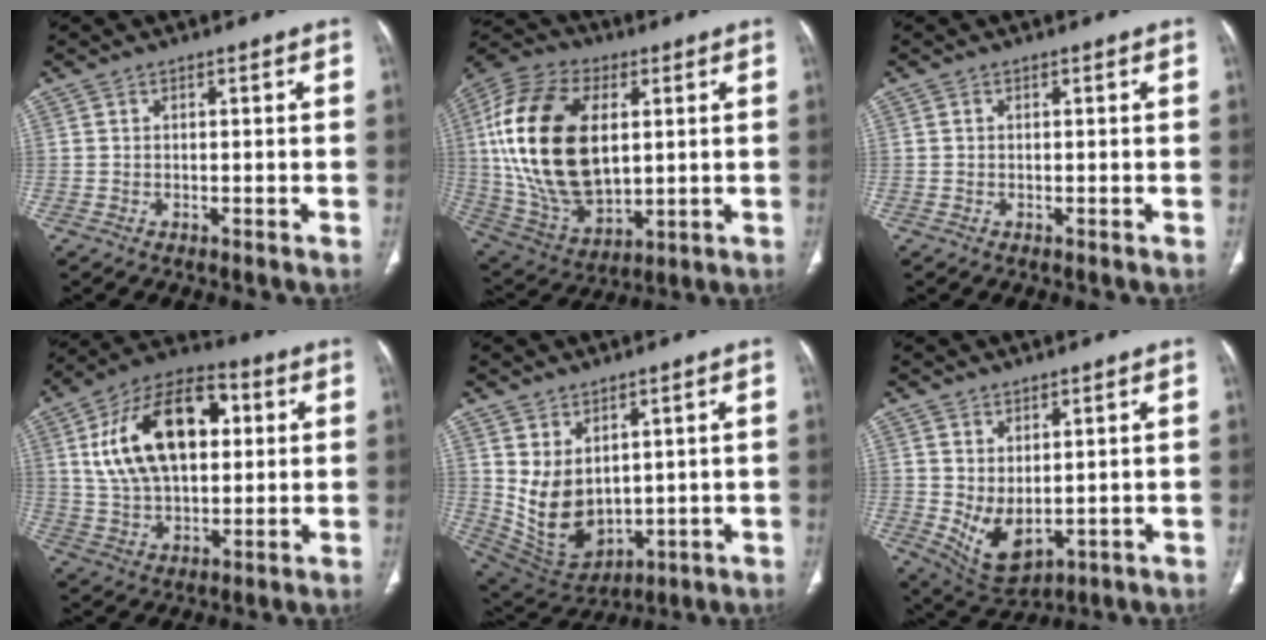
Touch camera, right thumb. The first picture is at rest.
{"total": 25.2, "force": [4.0, 14.6, 20.1], "torque": [-0.392, -0.014, 0.077]}
{"total": 0.0}
{"total": 21.2, "force": [5.0, 12.3, 16.5], "torque": [-0.262, 0.011, 0.085]}
{"total": 11.0, "force": [2.5, 7.3, 7.7], "torque": [-0.122, -0.021, 0.084]}
{"total": 7.6, "force": [0.5, 4.2, 6.2], "torque": [-0.099, -0.017, 0.036]}